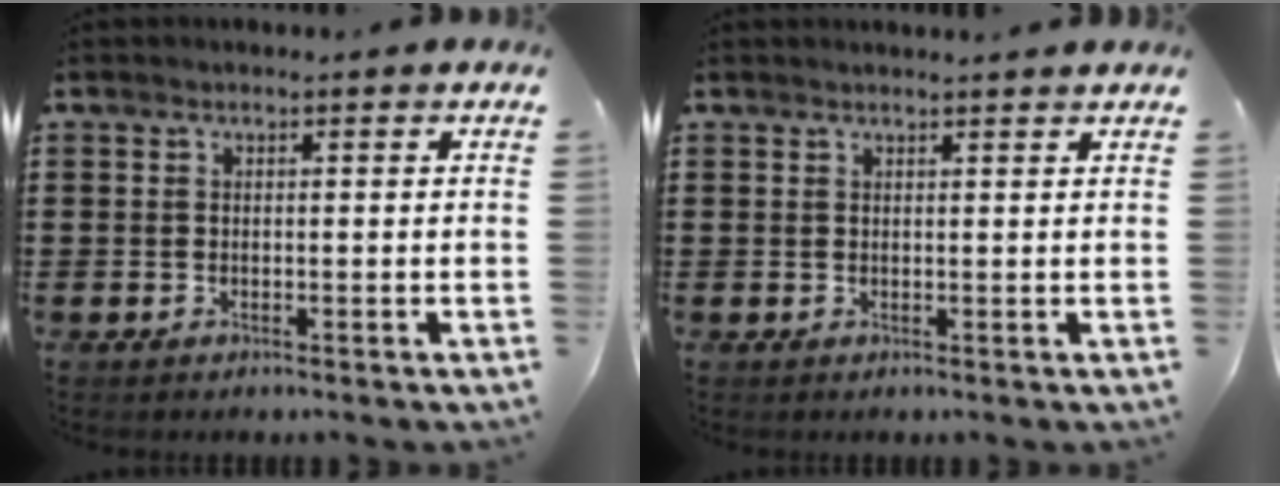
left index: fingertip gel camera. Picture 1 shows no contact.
{"total": 1.1, "force": [1.0, -0.1, 0.3], "torque": [-0.006, -0.002, 0.020]}